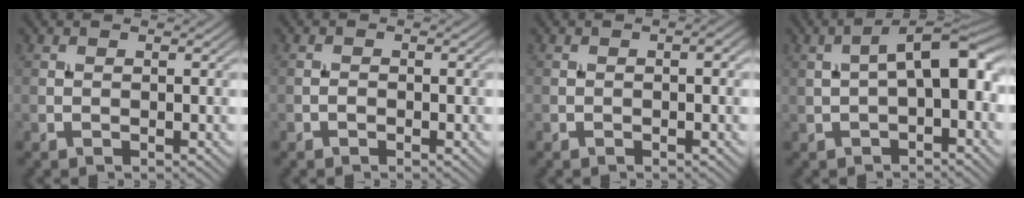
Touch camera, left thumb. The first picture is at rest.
{"total": 0.7, "force": [-0.5, 0.3, 0.3], "torque": [-0.003, 0.001, -0.010]}
{"total": 1.1, "force": [-0.2, 0.3, 1.0], "torque": [-0.016, 0.003, -0.002]}
{"total": 6.9, "force": [0.2, 2.8, 6.3], "torque": [-0.104, 0.016, 0.001]}